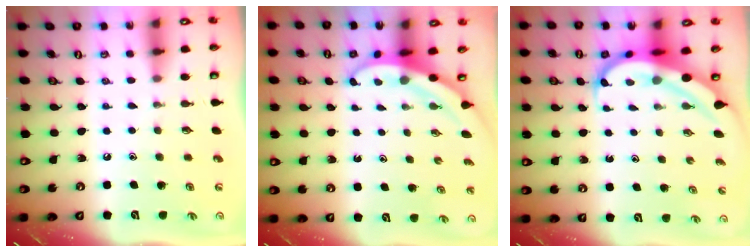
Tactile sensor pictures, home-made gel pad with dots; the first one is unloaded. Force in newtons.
{"total": 3.4, "press": 3.4, "slide": 0.1}
{"total": 6.9, "press": 6.7, "slide": 1.6}